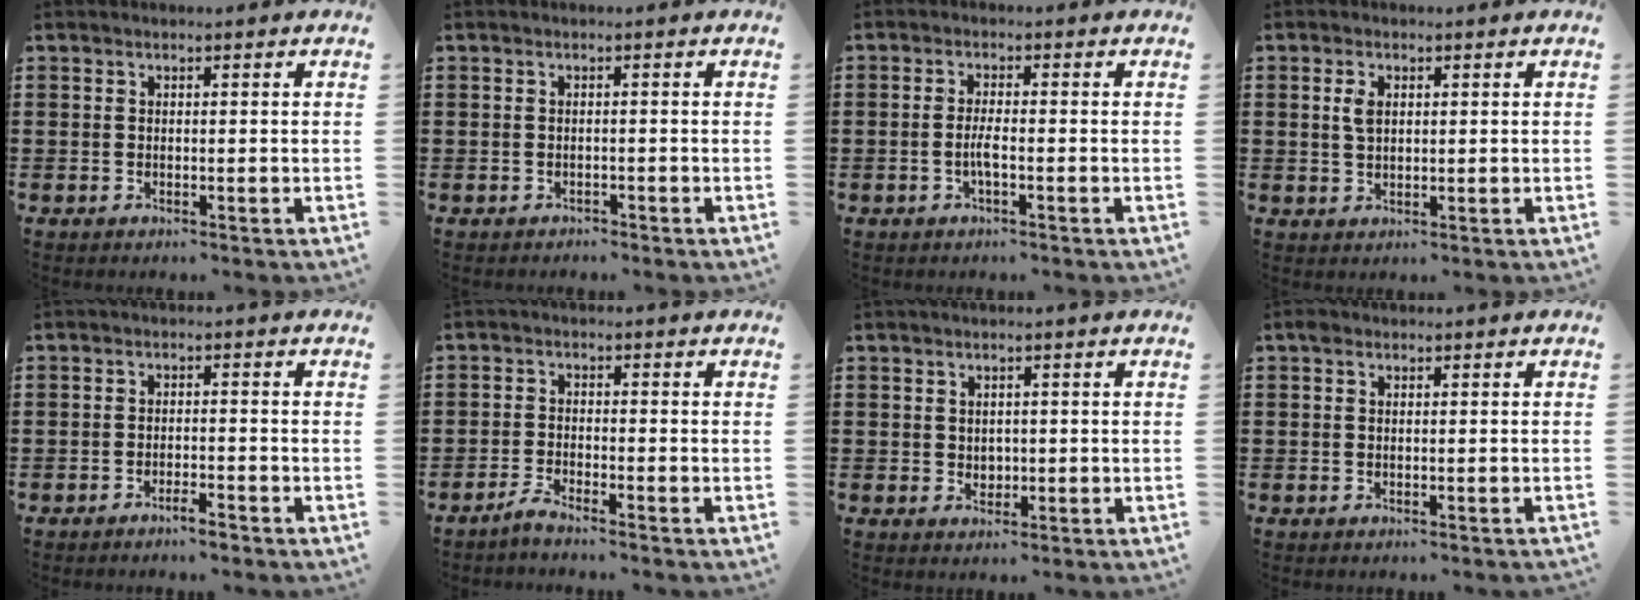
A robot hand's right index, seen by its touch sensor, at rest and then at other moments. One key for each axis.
{"total": 0.8, "fx": -0.7, "fy": 0.2, "fz": -0.1, "tx": 0.000, "ty": 0.001, "tz": -0.017}
{"total": 2.6, "fx": -0.9, "fy": 0.3, "fz": 2.4, "tx": -0.058, "ty": -0.005, "tz": -0.022}
{"total": 2.6, "fx": 0.7, "fy": 1.4, "fz": 2.1, "tx": -0.047, "ty": 0.006, "tz": 0.012}
{"total": 2.2, "fx": -1.9, "fy": 0.2, "fz": 1.1, "tx": -0.023, "ty": 0.000, "tz": -0.036}
{"total": 2.1, "fx": -1.9, "fy": -0.2, "fz": 0.8, "tx": -0.030, "ty": -0.006, "tz": -0.041}
{"total": 1.4, "fx": 0.4, "fy": 1.3, "fz": 0.3, "tx": -0.010, "ty": 0.009, "tz": 0.006}
{"total": 0.6, "fx": 0.0, "fy": 0.6, "fz": 0.2, "tx": -0.007, "ty": 0.004, "tz": -0.002}